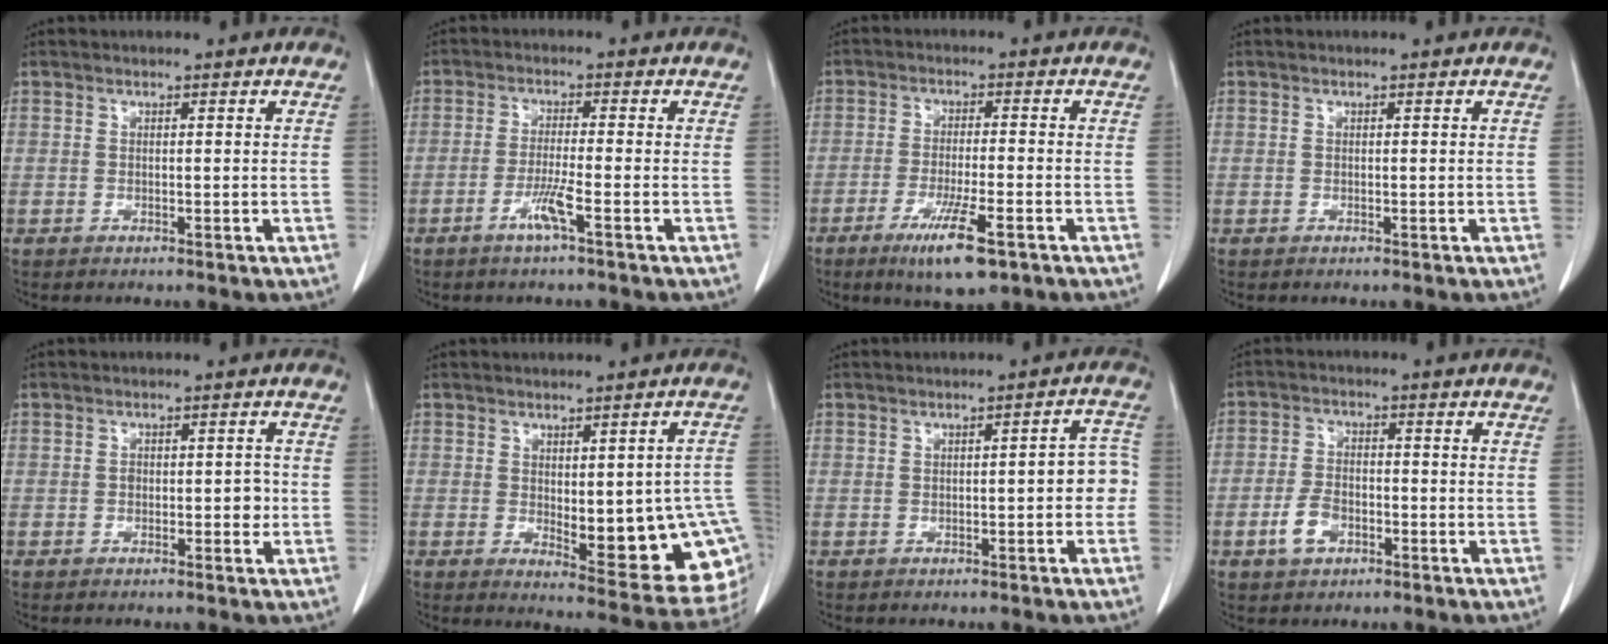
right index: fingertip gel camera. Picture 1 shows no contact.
{"total": 4.0, "force": [-2.1, -0.4, 3.4], "torque": [-0.069, -0.008, -0.043]}
{"total": 8.4, "force": [-4.7, 0.9, 6.9], "torque": [-0.125, -0.020, -0.076]}
{"total": 0.0}
{"total": 2.7, "force": [-0.5, 1.5, 2.1], "torque": [-0.025, 0.005, -0.006]}
{"total": 16.5, "force": [-2.2, 5.4, 15.4], "torque": [-0.123, 0.010, -0.006]}
{"total": 4.4, "force": [-0.6, 1.2, 4.1], "torque": [-0.043, 0.021, -0.010]}
{"total": 5.0, "force": [-2.3, 3.1, 3.1], "torque": [-0.067, 0.005, -0.041]}